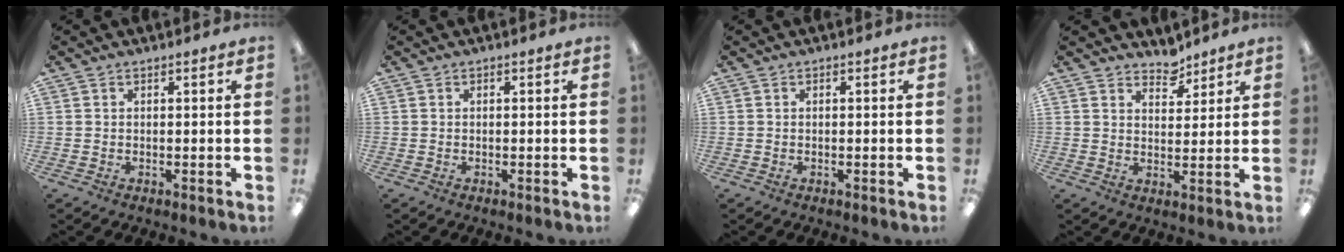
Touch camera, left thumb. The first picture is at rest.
{"total": 0.0}
{"total": 0.0}
{"total": 5.1, "force": [4.6, 2.1, 0.8], "torque": [0.004, -0.033, 0.081]}